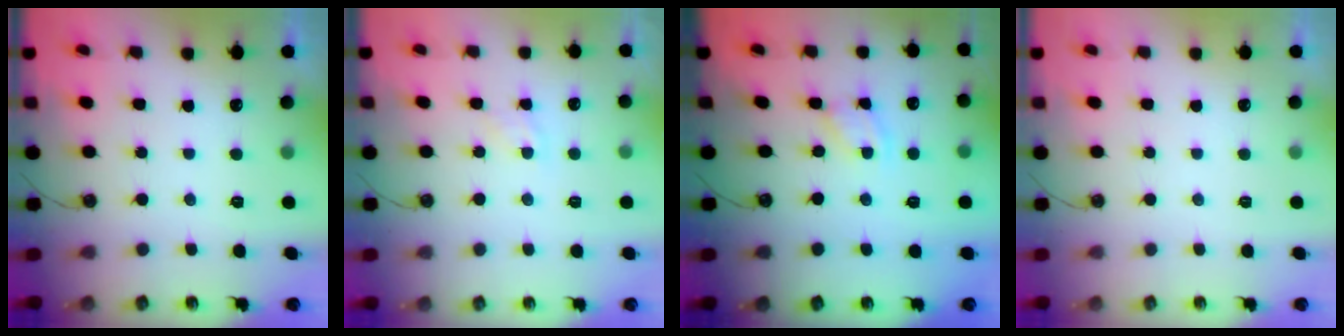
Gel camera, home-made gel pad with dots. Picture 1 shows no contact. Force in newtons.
{"total": 5.6, "press": 5.6, "slide": 0.7}
{"total": 2.3, "press": 2.3, "slide": 0.1}
{"total": 0.0}